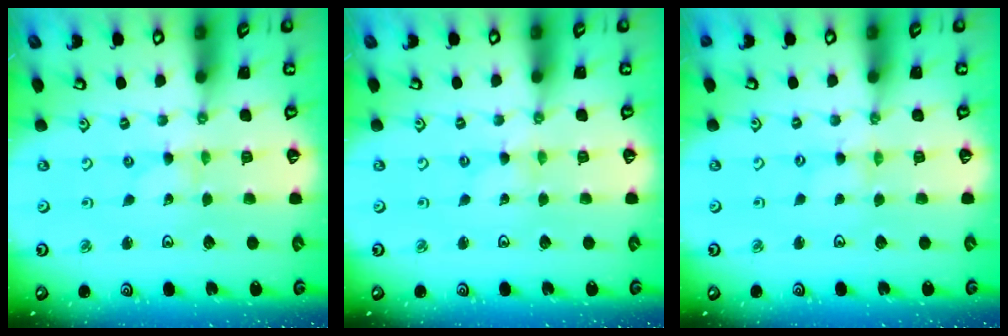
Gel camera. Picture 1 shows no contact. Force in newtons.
{"total": 0.0}
{"total": 0.8, "press": 0.8, "slide": 0.1}